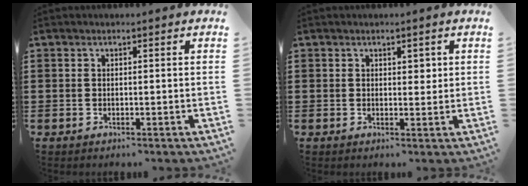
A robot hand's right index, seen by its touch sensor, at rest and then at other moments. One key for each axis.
{"total": 1.4, "fx": 0.7, "fy": 0.9, "fz": 0.7, "tx": -0.006, "ty": 0.004, "tz": 0.010}